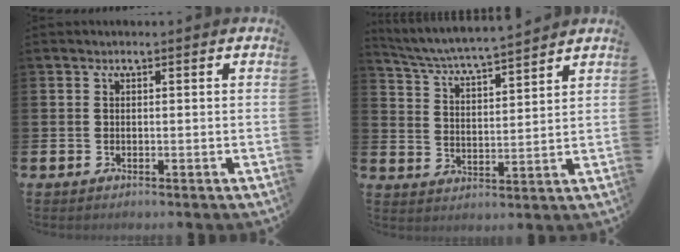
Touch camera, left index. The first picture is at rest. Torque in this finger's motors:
{"motor_torque": [0.56, -1.58, 0.13, 0.05]}